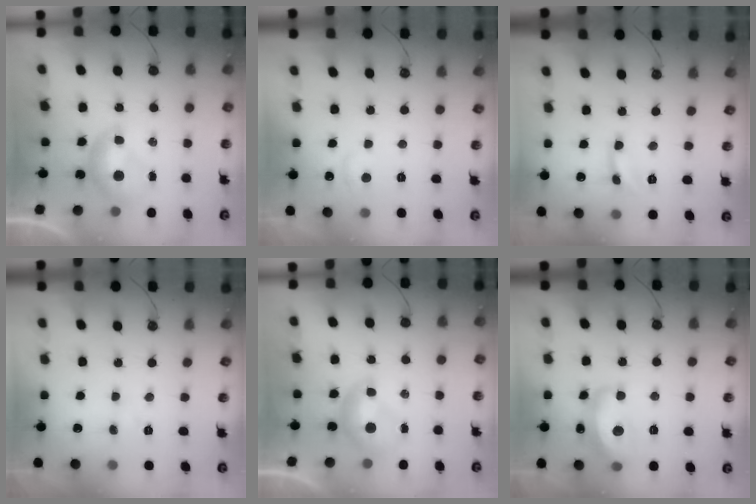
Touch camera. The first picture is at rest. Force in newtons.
{"total": 0.8, "press": 0.1, "slide": 0.8}
{"total": 0.0}
{"total": 0.5, "press": 0.5, "slide": 0.2}
{"total": 0.0}
{"total": 8.5, "press": 8.5, "slide": 0.8}